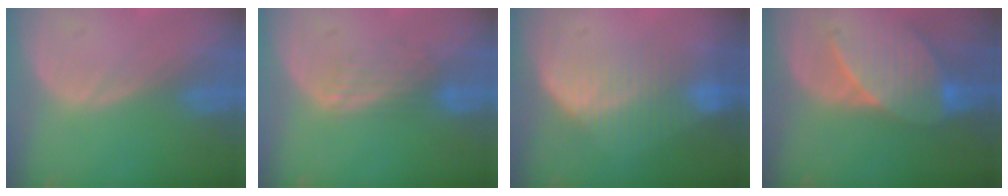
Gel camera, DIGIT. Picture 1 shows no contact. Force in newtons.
{"total": 3.5, "press": 2.9, "slide": 2.1}
{"total": 7.3, "press": 6.6, "slide": 3.1}
{"total": 7.6, "press": 7.6, "slide": 0.1}